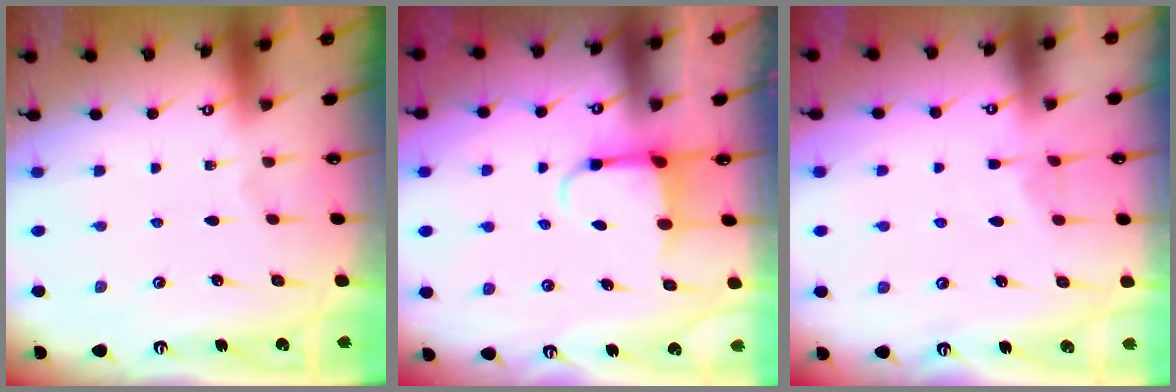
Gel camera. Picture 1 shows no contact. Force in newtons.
{"total": 3.8, "press": 3.6, "slide": 0.9}
{"total": 3.6, "press": 3.5, "slide": 0.5}